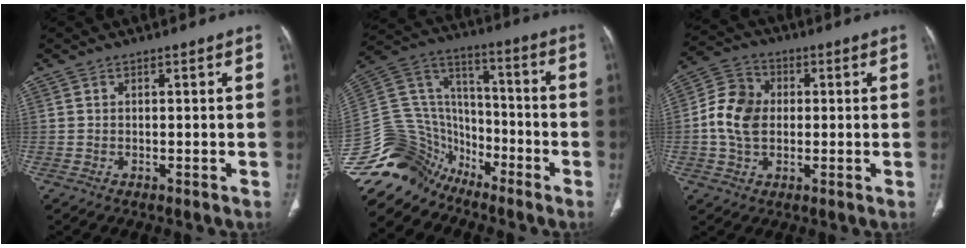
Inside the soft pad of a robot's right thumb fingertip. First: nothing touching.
{"total": 18.0, "force": [-14.1, 10.8, 2.9], "torque": [-0.057, 0.115, -0.263]}
{"total": 9.2, "force": [-0.2, 7.1, 5.8], "torque": [-0.101, 0.018, -0.011]}